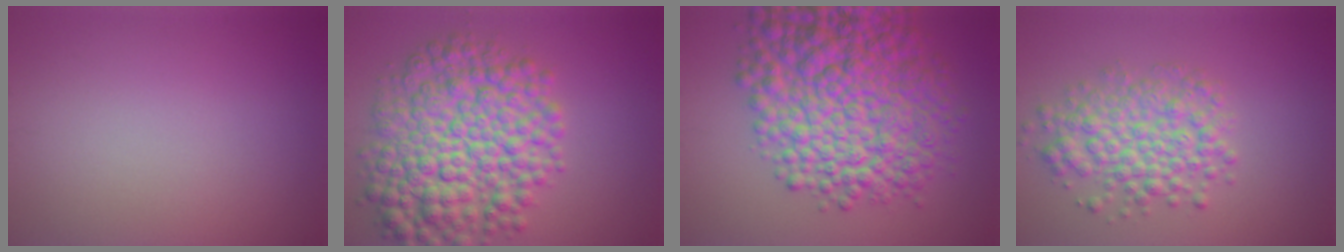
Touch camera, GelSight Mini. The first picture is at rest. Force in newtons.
{"total": 10.3, "press": 10.3, "slide": 0.2}
{"total": 12.2, "press": 12.2, "slide": 0.3}
{"total": 5.0, "press": 5.0, "slide": 0.2}